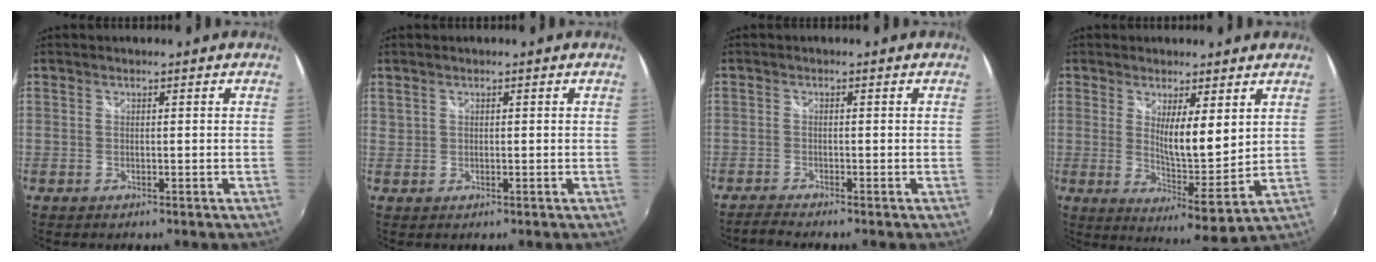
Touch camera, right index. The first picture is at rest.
{"total": 0.9, "force": [0.6, 0.6, 0.2], "torque": [-0.004, 0.002, 0.011]}
{"total": 2.3, "force": [-2.2, -0.2, 0.5], "torque": [-0.019, -0.011, -0.044]}
{"total": 9.1, "force": [2.9, 1.2, 8.5], "torque": [-0.130, -0.025, 0.049]}